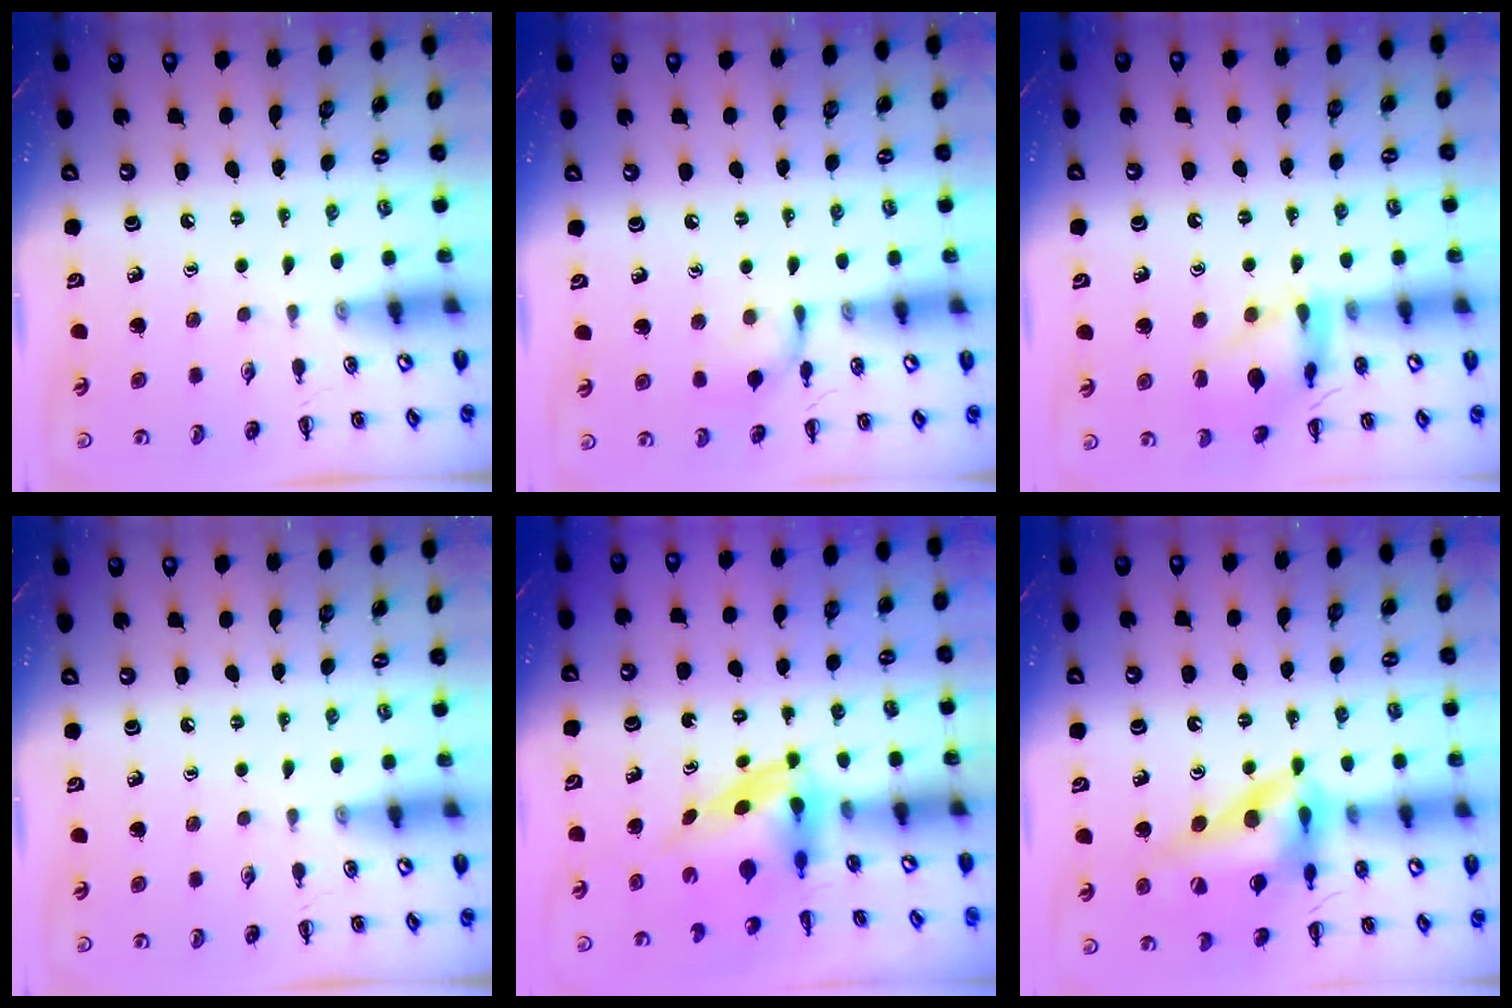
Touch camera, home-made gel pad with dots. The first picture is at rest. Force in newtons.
{"total": 8.4, "press": 8.3, "slide": 0.5}
{"total": 12.8, "press": 12.7, "slide": 1.3}
{"total": 0.0}
{"total": 3.7, "press": 3.6, "slide": 1.0}
{"total": 15.4, "press": 14.5, "slide": 5.2}